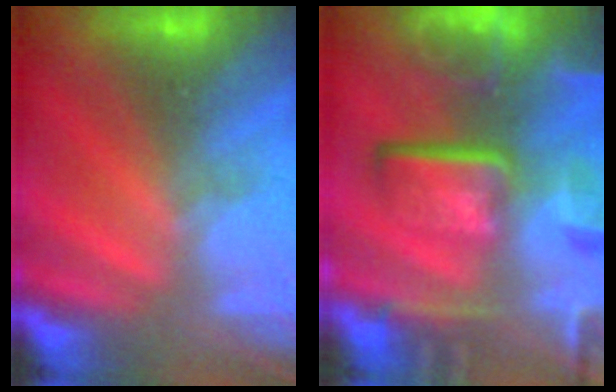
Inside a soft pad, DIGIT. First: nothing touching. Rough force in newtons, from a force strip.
{"total": 8.7}